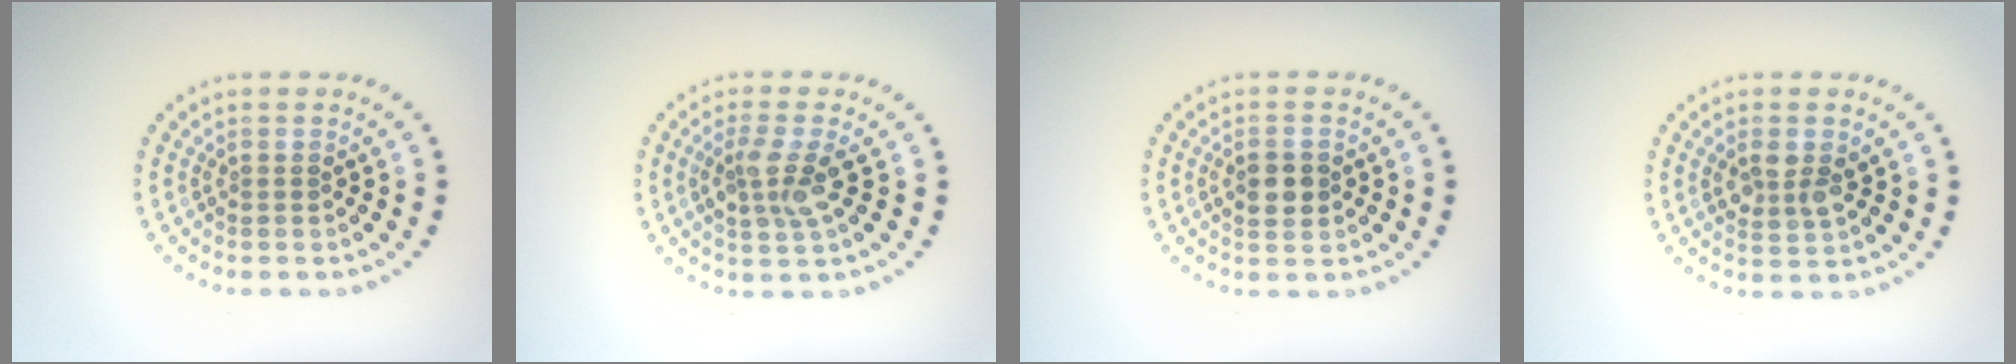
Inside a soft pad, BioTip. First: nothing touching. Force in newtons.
{"total": 2.9, "press": 2.7, "slide": 1.0}
{"total": 2.8, "press": 2.8, "slide": 0.1}
{"total": 2.4, "press": 2.4, "slide": 0.4}